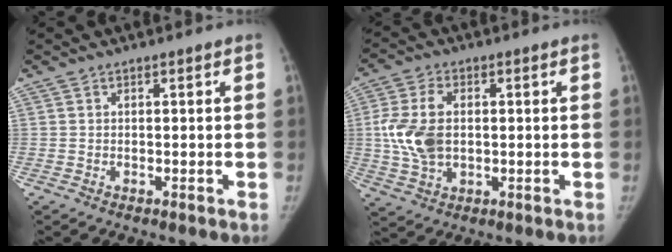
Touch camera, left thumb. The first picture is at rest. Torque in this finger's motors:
{"motor_torque": [0.27, 0.30, 0.75, 0.73, 0.37]}